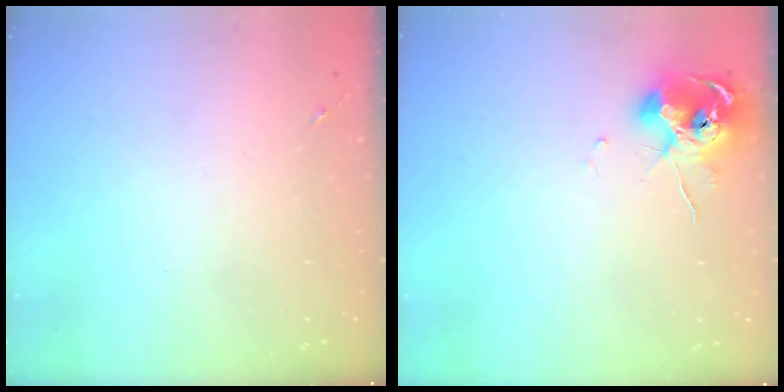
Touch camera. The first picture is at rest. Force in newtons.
{"total": 10.4, "press": 10.3, "slide": 1.1}